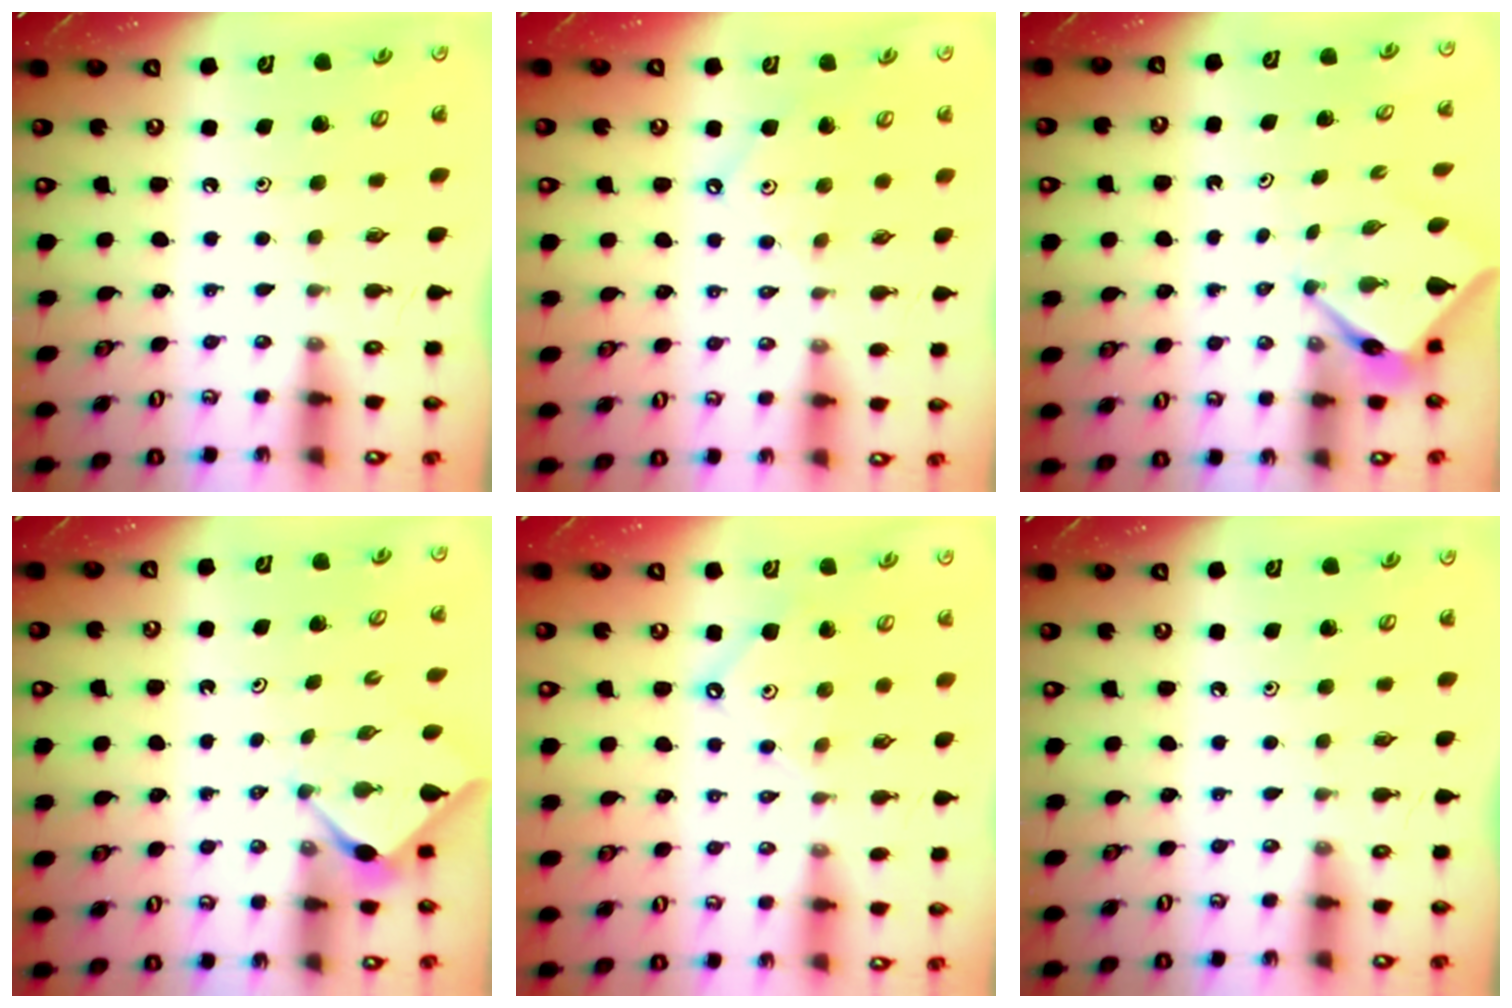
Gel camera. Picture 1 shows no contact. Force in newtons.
{"total": 2.5, "press": 2.5, "slide": 0.4}
{"total": 3.9, "press": 3.9, "slide": 0.3}
{"total": 3.0, "press": 3.0, "slide": 0.3}
{"total": 5.1, "press": 5.1, "slide": 0.6}
{"total": 0.0}